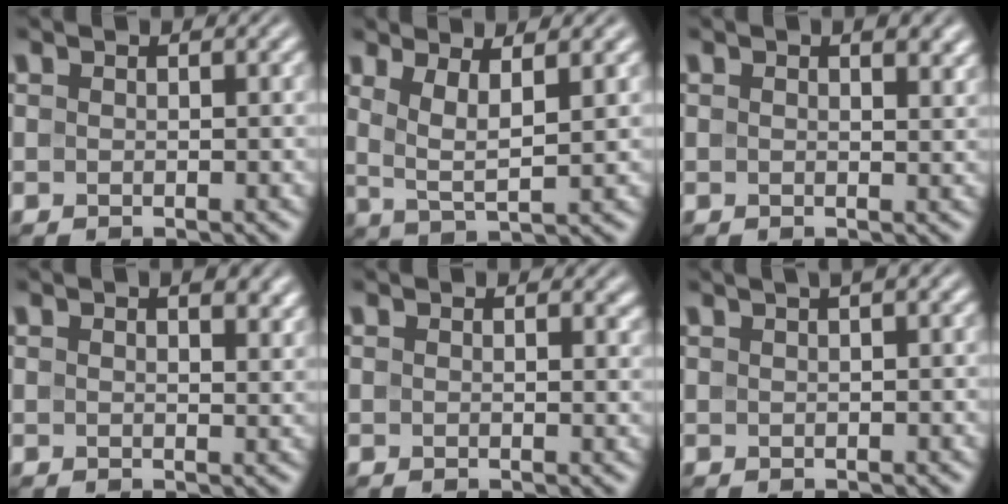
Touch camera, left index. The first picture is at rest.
{"total": 3.2, "force": [1.4, 0.6, 2.9], "torque": [-0.061, -0.006, 0.030]}
{"total": 2.1, "force": [1.1, 1.0, 1.6], "torque": [-0.019, 0.001, 0.015]}
{"total": 2.6, "force": [1.3, 1.3, 1.8], "torque": [-0.023, 0.000, 0.019]}
{"total": 0.8, "force": [0.4, 0.5, 0.4], "torque": [-0.002, -0.002, 0.001]}
{"total": 2.0, "force": [0.7, 0.4, 1.8], "torque": [-0.020, 0.008, 0.007]}